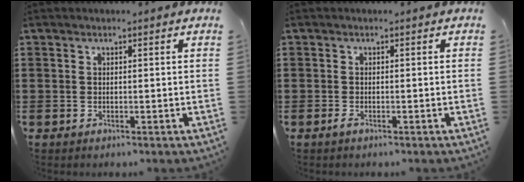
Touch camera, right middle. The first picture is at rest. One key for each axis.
{"total": 0.7, "fx": -0.5, "fy": 0.2, "fz": 0.5, "tx": -0.012, "ty": -0.005, "tz": -0.008}